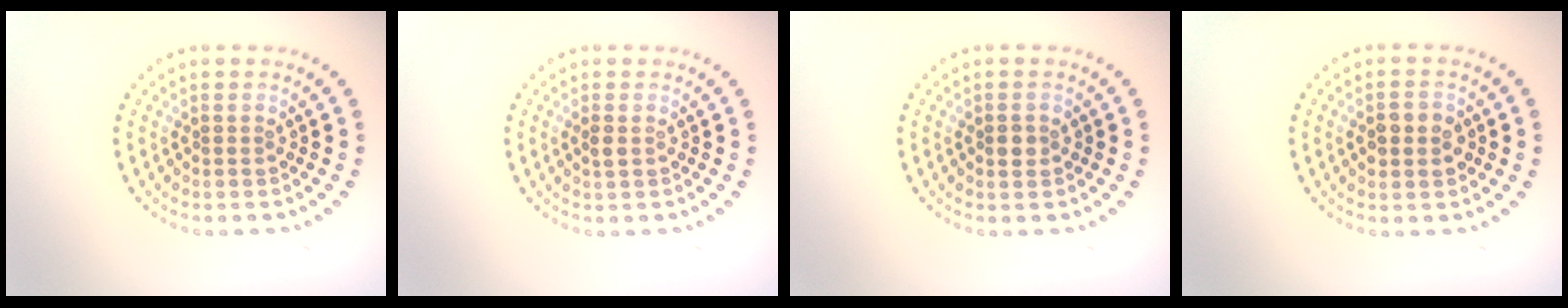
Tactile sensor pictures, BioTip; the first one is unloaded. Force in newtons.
{"total": 0.8, "press": 0.8, "slide": 0.2}
{"total": 1.1, "press": 1.1, "slide": 0.1}
{"total": 2.4, "press": 2.4, "slide": 0.1}